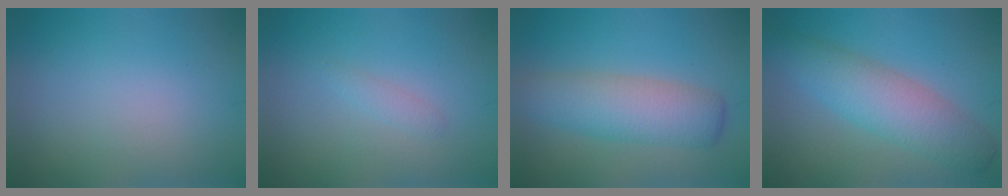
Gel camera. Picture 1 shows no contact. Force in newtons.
{"total": 0.9, "press": 0.9, "slide": 0.0}
{"total": 5.7, "press": 5.7, "slide": 0.1}
{"total": 5.8, "press": 5.8, "slide": 0.1}